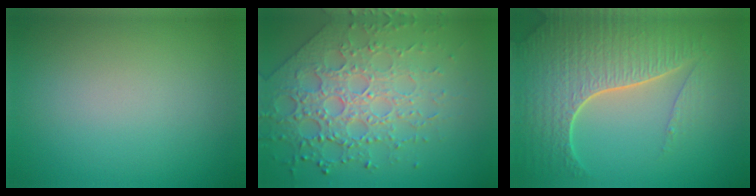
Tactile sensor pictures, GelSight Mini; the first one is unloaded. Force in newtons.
{"total": 7.2, "press": 5.4, "slide": 4.8}
{"total": 7.1, "press": 5.2, "slide": 4.9}